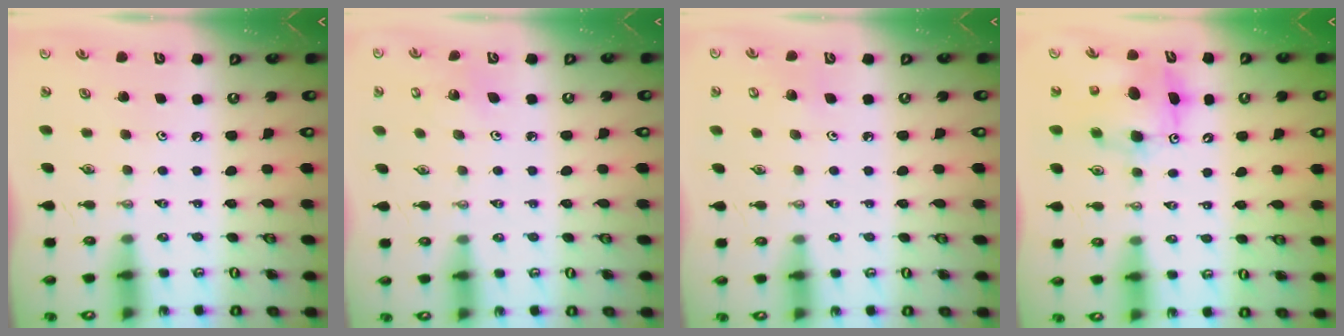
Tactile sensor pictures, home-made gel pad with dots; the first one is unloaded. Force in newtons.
{"total": 3.5, "press": 3.5, "slide": 0.3}
{"total": 5.0, "press": 4.8, "slide": 1.2}
{"total": 8.3, "press": 8.1, "slide": 1.9}